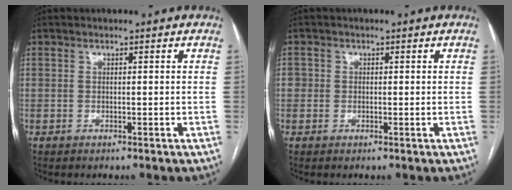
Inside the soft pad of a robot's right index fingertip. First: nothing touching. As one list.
[{"total": 1.6, "force": [0.0, 1.6, 0.4], "torque": [0.003, 0.007, 0.000]}]